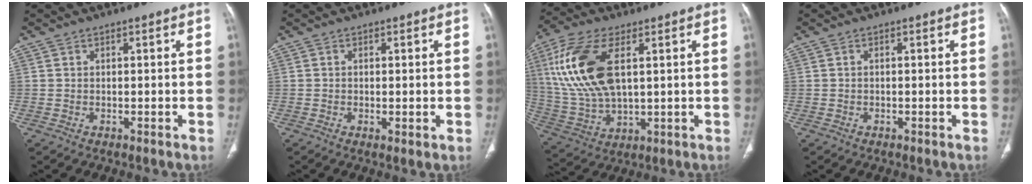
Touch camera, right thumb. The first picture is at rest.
{"total": 1.7, "force": [-0.3, 0.3, 1.6], "torque": [-0.036, -0.008, -0.005]}
{"total": 17.5, "force": [4.6, 8.7, 14.4], "torque": [-0.312, -0.008, 0.095]}
{"total": 0.0}